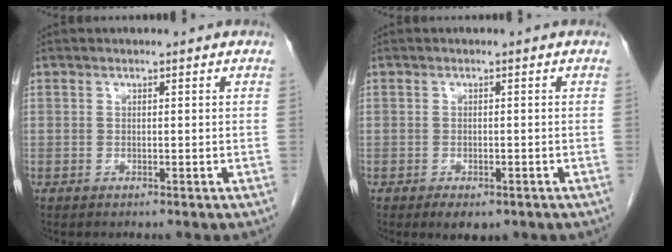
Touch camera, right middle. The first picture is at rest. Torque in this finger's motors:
{"motor_torque": [0.02, -0.02, 0.01, 0.01]}